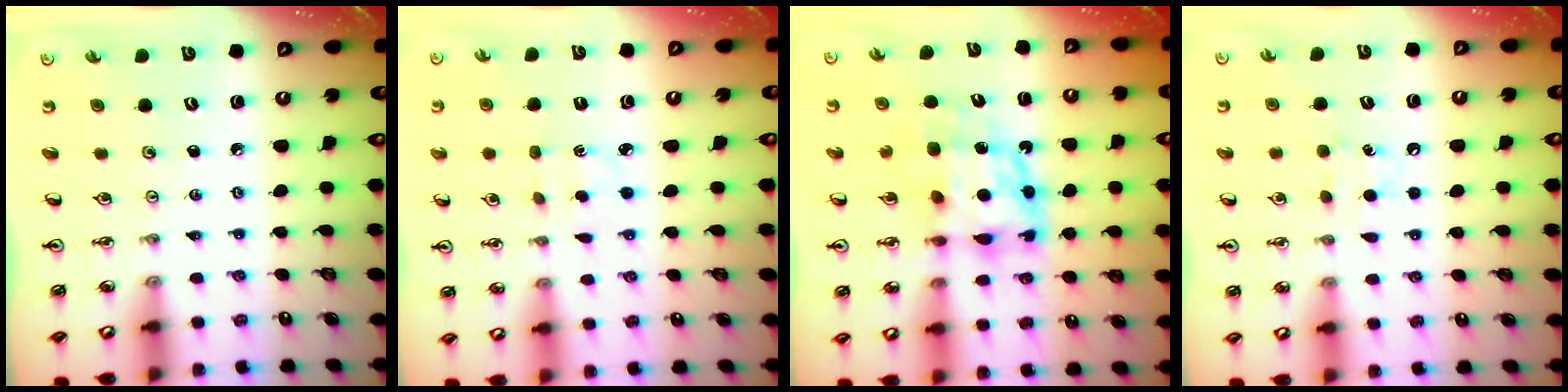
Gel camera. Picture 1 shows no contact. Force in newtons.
{"total": 1.6, "press": 1.5, "slide": 0.5}
{"total": 9.8, "press": 9.8, "slide": 0.8}
{"total": 8.0, "press": 7.9, "slide": 0.9}